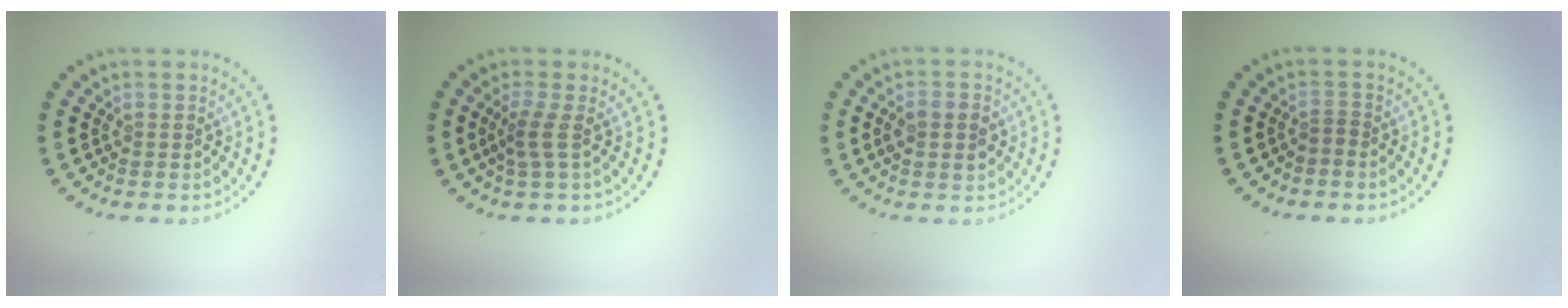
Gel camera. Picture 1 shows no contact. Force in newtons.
{"total": 2.0, "press": 1.4, "slide": 1.4}
{"total": 2.7, "press": 2.7, "slide": 0.1}
{"total": 0.7, "press": 0.3, "slide": 0.6}